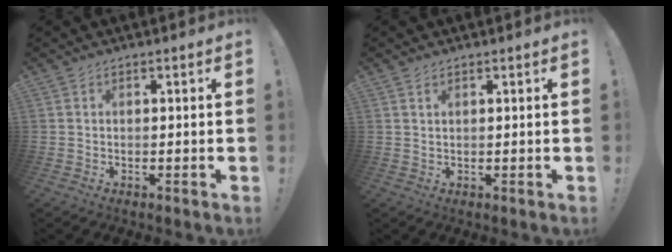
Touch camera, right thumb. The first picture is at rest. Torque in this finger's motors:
{"motor_torque": [-0.05, 0.01, 0.11, 0.13, 0.02]}